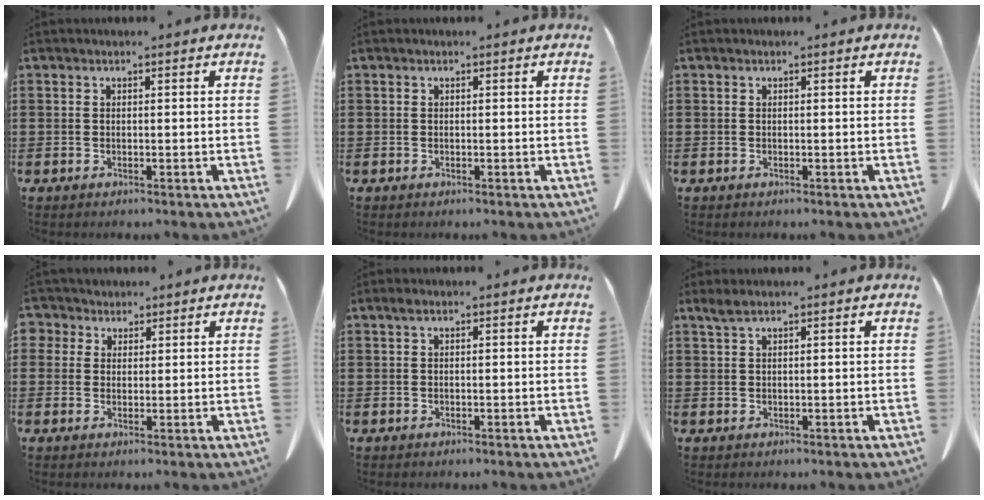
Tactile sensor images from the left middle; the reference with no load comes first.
{"total": 0.0}
{"total": 0.0}
{"total": 2.9, "force": [1.9, 2.1, 0.3], "torque": [-0.010, 0.008, 0.034]}
{"total": 0.6, "force": [0.2, 0.2, 0.5], "torque": [-0.011, 0.003, 0.002]}
{"total": 1.4, "force": [1.0, 0.2, 1.0], "torque": [-0.022, 0.002, 0.018]}